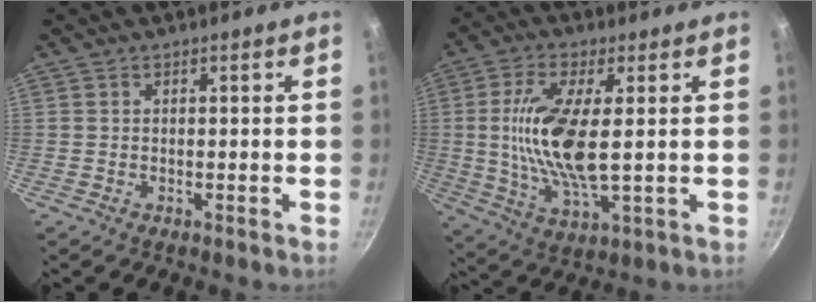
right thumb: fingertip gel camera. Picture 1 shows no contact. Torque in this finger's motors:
{"motor_torque": [2.09, 2.07, 1.57, -0.72, 0.60]}